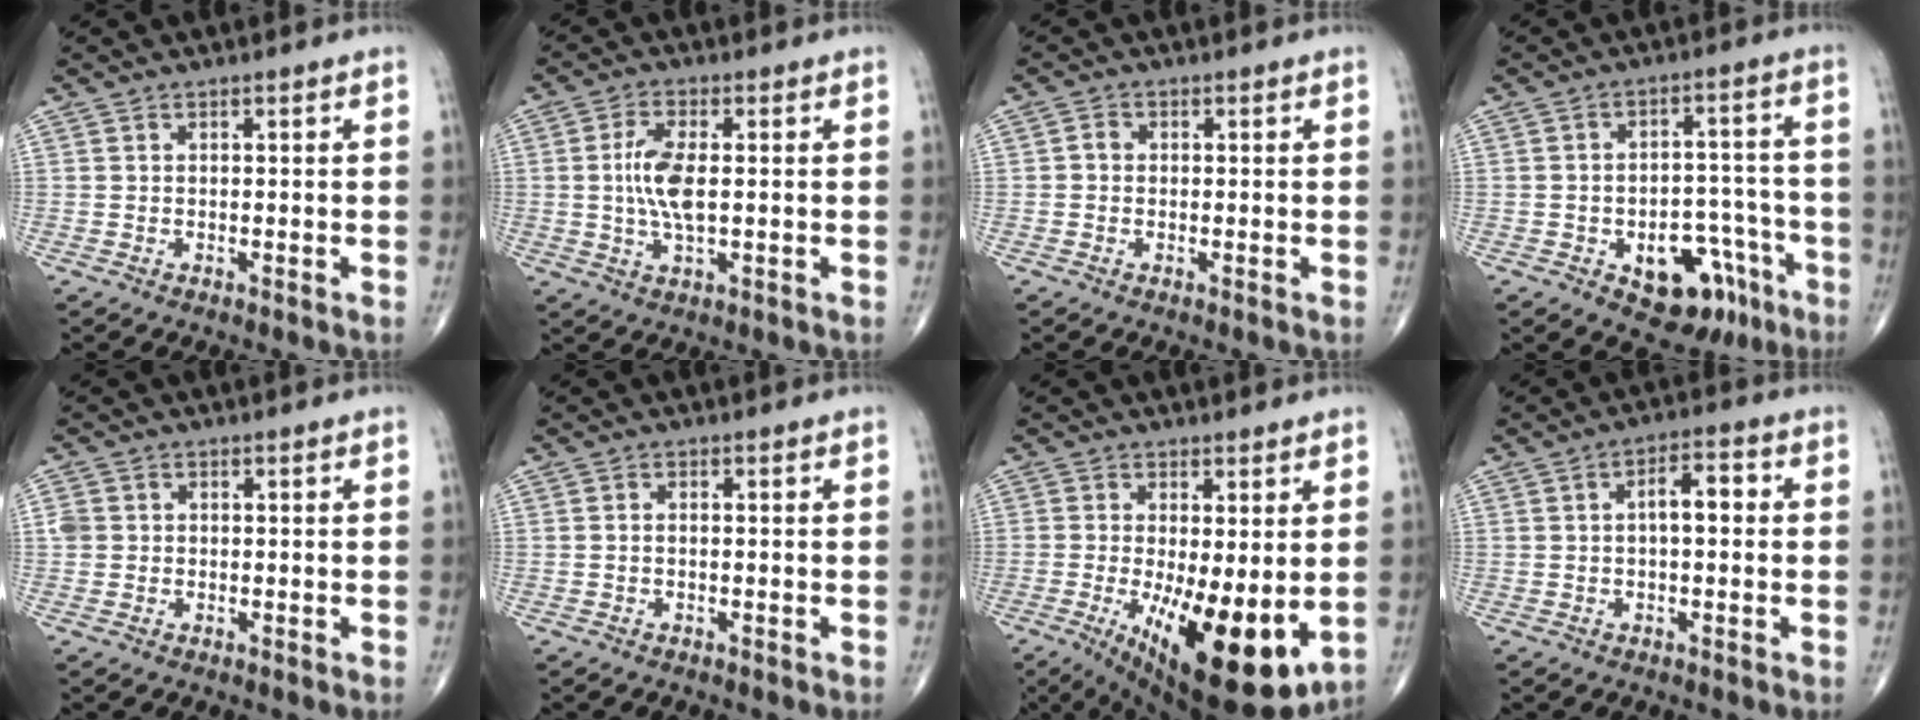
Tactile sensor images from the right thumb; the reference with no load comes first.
{"total": 7.2, "force": [0.2, 2.9, 6.6], "torque": [-0.141, -0.003, 0.001]}
{"total": 1.4, "force": [-0.1, 1.2, 0.7], "torque": [-0.005, 0.003, -0.004]}
{"total": 12.8, "force": [-6.3, 7.7, 8.0], "torque": [-0.068, 0.052, -0.077]}
{"total": 2.3, "force": [0.0, 2.0, 1.0], "torque": [-0.017, 0.008, 0.001]}
{"total": 0.6, "force": [-0.2, 0.2, 0.5], "torque": [-0.009, 0.001, -0.005]}
{"total": 17.0, "force": [-3.3, 5.9, 15.6], "torque": [-0.228, -0.033, -0.027]}
{"total": 5.4, "force": [0.4, 2.4, 4.8], "torque": [-0.069, 0.018, -0.003]}